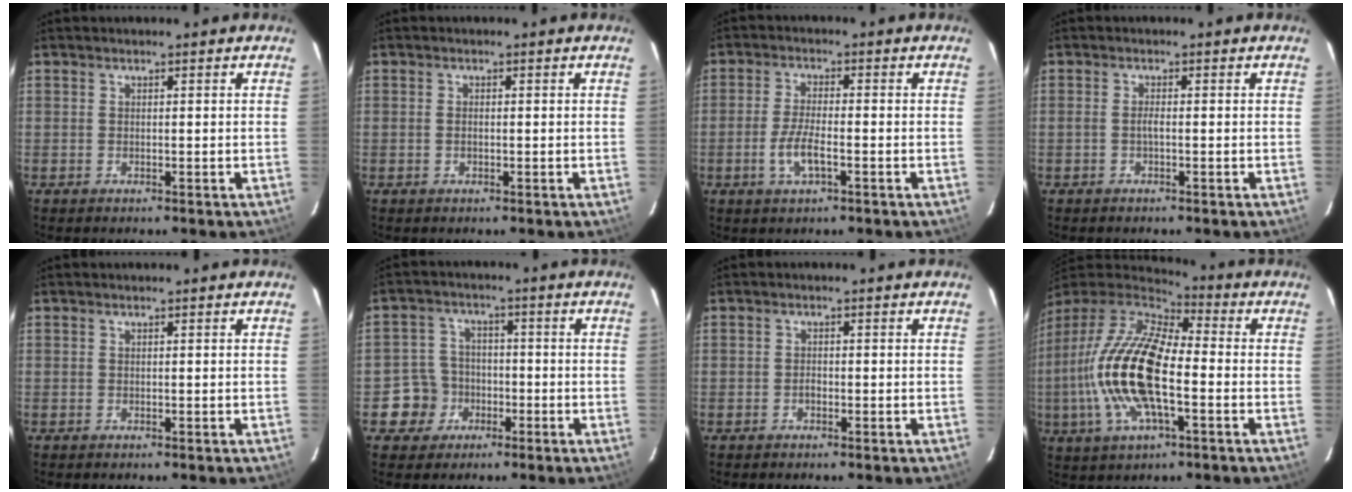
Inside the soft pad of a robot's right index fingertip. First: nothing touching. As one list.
[{"total": 1.2, "force": [-0.2, 0.6, 0.9], "torque": [-0.019, 0.001, -0.004]}, {"total": 5.8, "force": [-2.1, 1.6, 5.1], "torque": [-0.108, -0.003, -0.042]}, {"total": 1.2, "force": [-0.4, 0.1, 1.2], "torque": [-0.023, 0.003, -0.009]}, {"total": 0.0}, {"total": 6.6, "force": [-2.5, 6.1, 0.4], "torque": [-0.022, 0.026, -0.040]}, {"total": 1.1, "force": [-0.5, 0.8, 0.6], "torque": [-0.010, 0.003, -0.009]}, {"total": 20.6, "force": [-3.6, 7.9, 18.7], "torque": [-0.380, -0.009, -0.079]}]